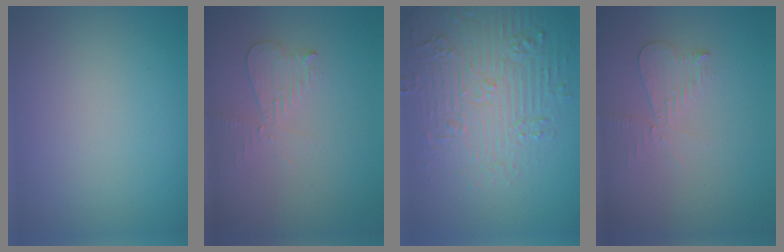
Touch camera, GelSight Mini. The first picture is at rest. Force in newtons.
{"total": 2.1, "press": 2.1, "slide": 0.1}
{"total": 7.5, "press": 7.3, "slide": 1.7}
{"total": 2.1, "press": 2.1, "slide": 0.1}